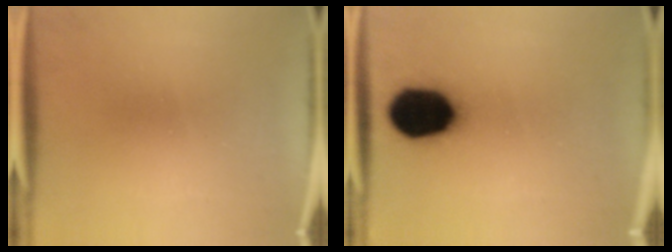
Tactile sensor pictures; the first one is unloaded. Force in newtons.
{"total": 18.1}